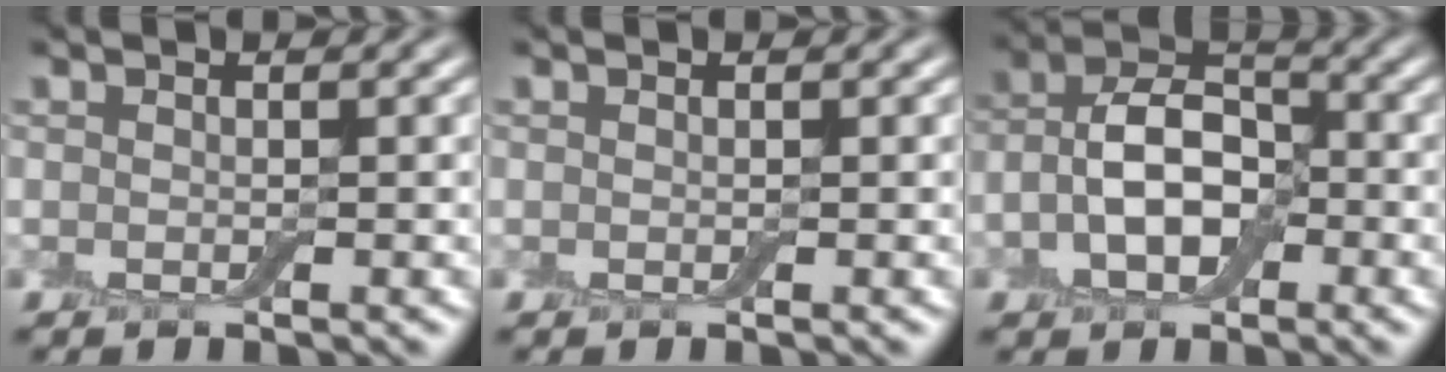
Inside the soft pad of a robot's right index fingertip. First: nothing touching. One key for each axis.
{"total": 0.0}
{"total": 6.8, "fx": -1.1, "fy": 4.4, "fz": 5.1, "tx": -0.087, "ty": 0.008, "tz": -0.026}